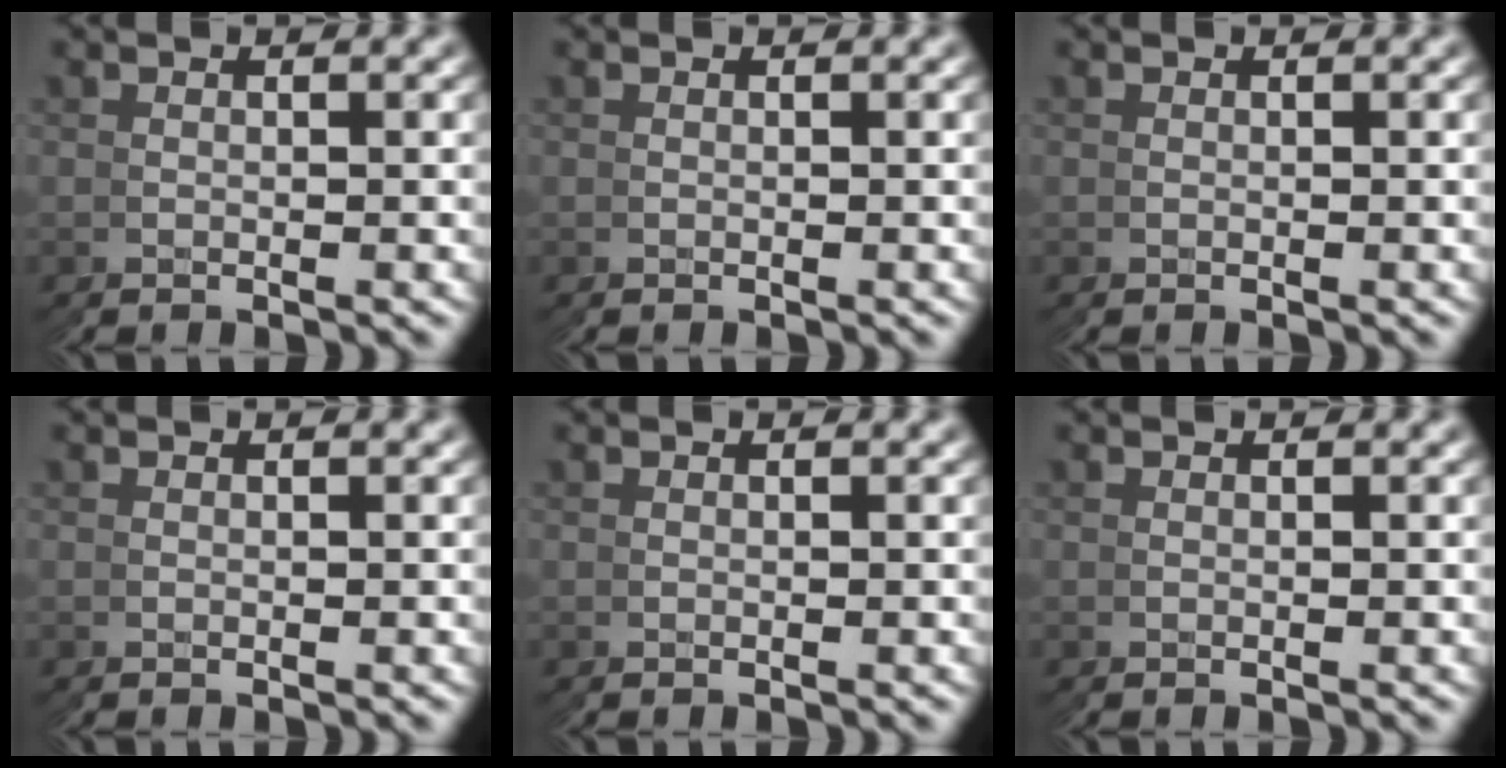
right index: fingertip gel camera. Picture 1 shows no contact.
{"total": 0.0}
{"total": 0.0}
{"total": 0.0}
{"total": 0.0}
{"total": 0.0}